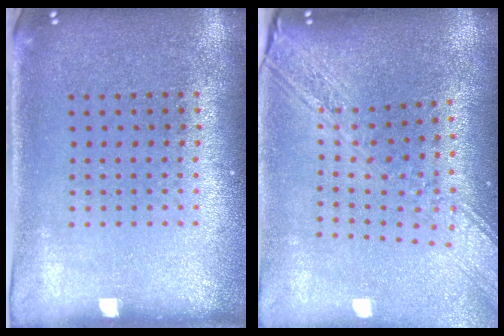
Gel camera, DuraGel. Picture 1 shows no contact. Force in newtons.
{"total": 2.9, "press": 2.3, "slide": 1.9}